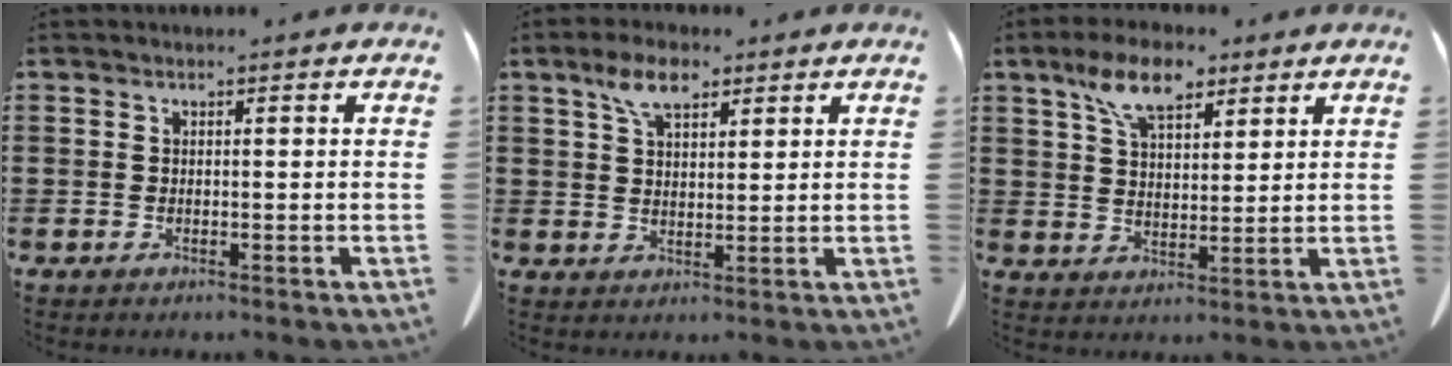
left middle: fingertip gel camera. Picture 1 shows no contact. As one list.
[{"total": 5.8, "force": [3.6, 2.7, 3.7], "torque": [-0.082, 0.010, 0.065]}, {"total": 8.6, "force": [5.7, 3.8, 5.2], "torque": [-0.110, 0.001, 0.104]}]